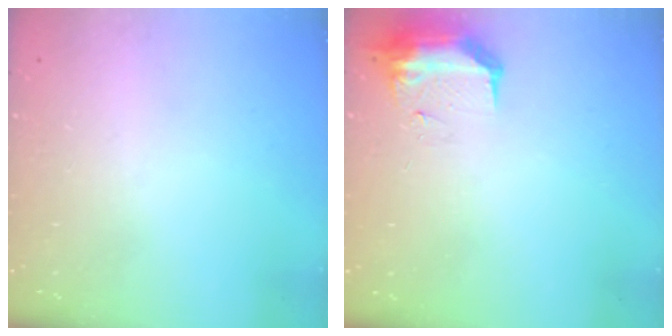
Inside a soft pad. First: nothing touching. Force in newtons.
{"total": 9.9, "press": 9.1, "slide": 3.9}